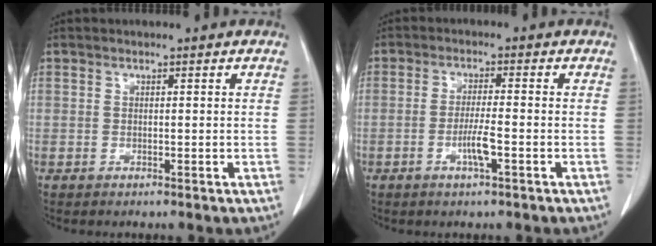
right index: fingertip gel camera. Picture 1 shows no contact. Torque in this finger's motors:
{"motor_torque": [0.14, -0.04, 0.21, 0.02]}